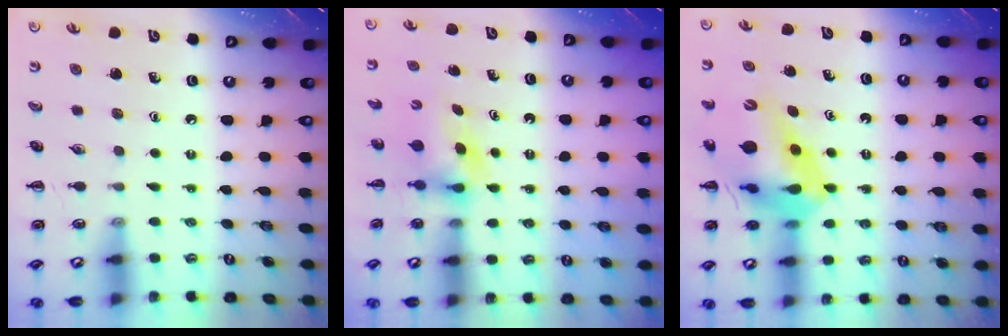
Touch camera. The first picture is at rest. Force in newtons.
{"total": 3.5, "press": 3.4, "slide": 0.6}
{"total": 12.9, "press": 12.3, "slide": 4.0}